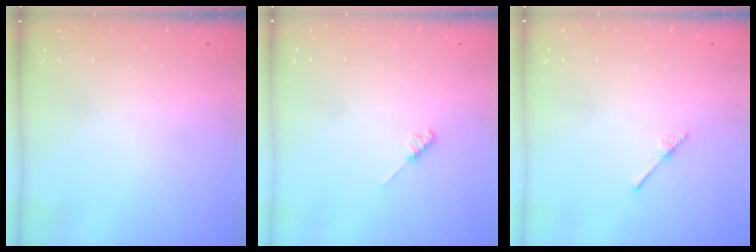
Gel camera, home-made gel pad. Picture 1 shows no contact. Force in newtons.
{"total": 2.6, "press": 2.5, "slide": 0.4}
{"total": 2.5, "press": 2.4, "slide": 0.3}